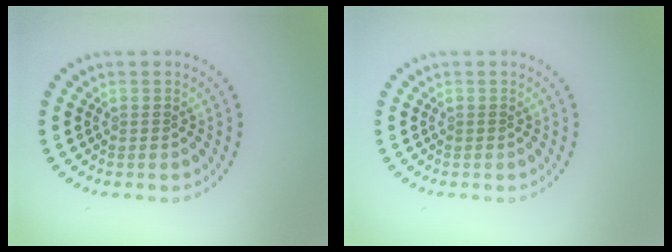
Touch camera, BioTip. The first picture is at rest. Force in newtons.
{"total": 0.0}